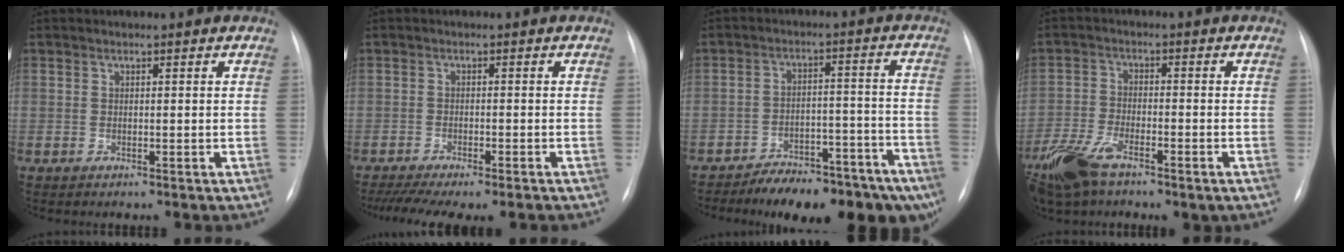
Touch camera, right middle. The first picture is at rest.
{"total": 11.6, "force": [-9.4, 2.4, 6.3], "torque": [-0.101, -0.006, -0.134]}
{"total": 17.0, "force": [-13.7, 5.0, 8.8], "torque": [-0.070, 0.026, -0.190]}
{"total": 10.3, "force": [-6.7, 4.3, 6.6], "torque": [-0.143, -0.011, -0.120]}